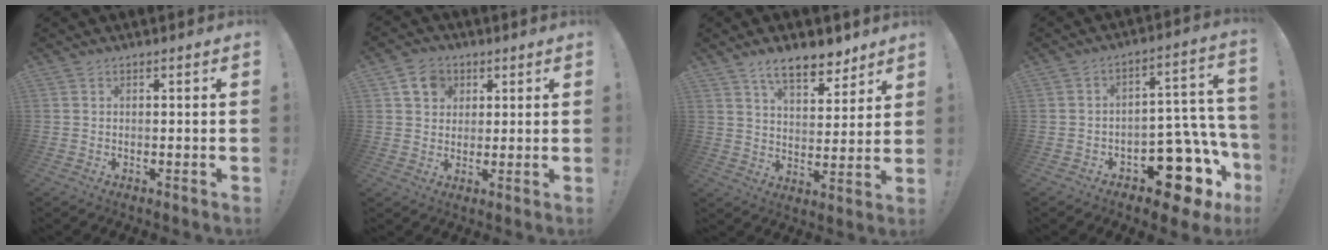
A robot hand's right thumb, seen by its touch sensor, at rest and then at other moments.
{"total": 7.6, "force": [3.3, 6.3, 2.7], "torque": [-0.041, -0.010, 0.066]}
{"total": 11.2, "force": [8.1, 4.6, 6.2], "torque": [-0.085, -0.049, 0.146]}
{"total": 15.2, "force": [-8.3, 7.9, 10.0], "torque": [-0.085, 0.047, -0.125]}